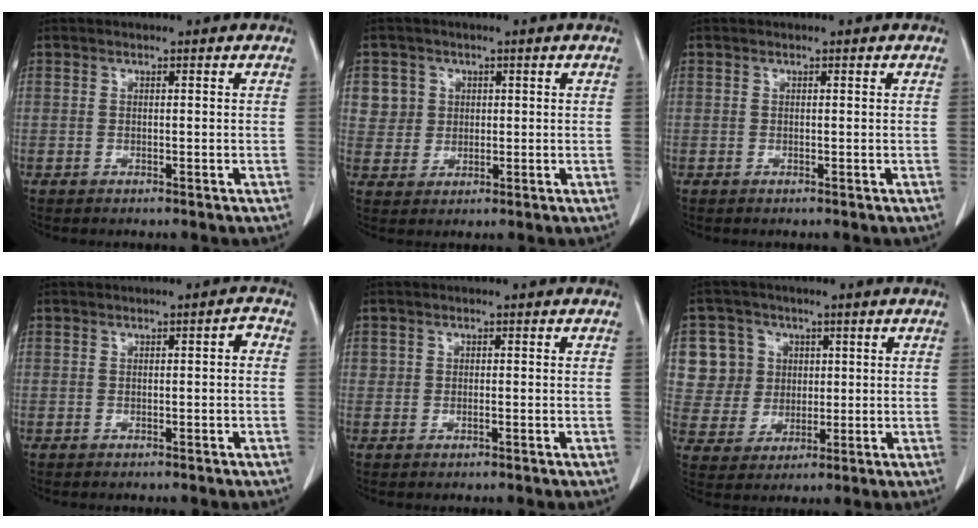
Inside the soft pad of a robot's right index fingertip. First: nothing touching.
{"total": 4.6, "force": [1.5, 4.3, 0.0], "torque": [0.011, 0.005, 0.030]}
{"total": 0.0}
{"total": 1.3, "force": [0.0, 0.4, 1.2], "torque": [-0.012, 0.006, -0.001]}
{"total": 0.8, "force": [0.0, 0.7, 0.4], "torque": [-0.006, 0.001, 0.000]}
{"total": 8.8, "force": [2.5, 8.3, 1.4], "torque": [-0.034, 0.024, 0.053]}